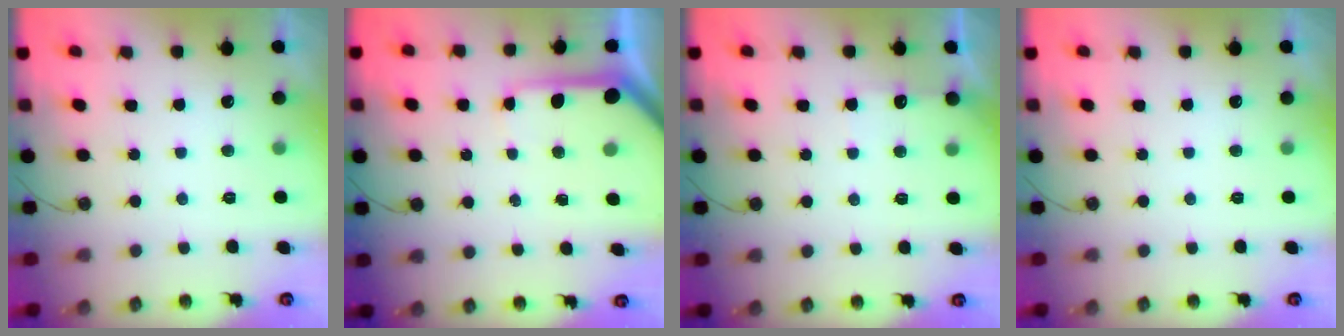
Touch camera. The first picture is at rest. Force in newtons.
{"total": 7.5, "press": 7.5, "slide": 0.8}
{"total": 4.3, "press": 4.2, "slide": 0.6}
{"total": 0.0}